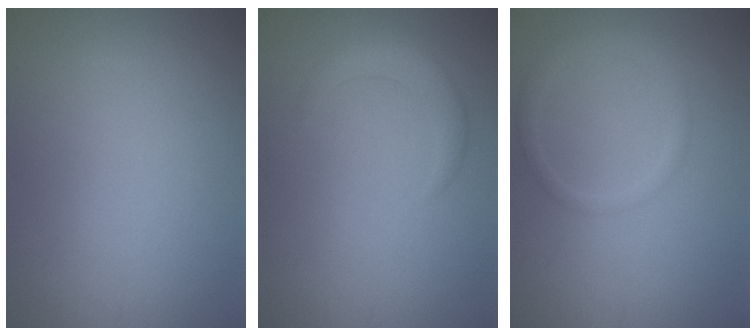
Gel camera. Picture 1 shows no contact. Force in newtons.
{"total": 2.4, "press": 2.4, "slide": 0.1}
{"total": 1.7, "press": 1.7, "slide": 0.1}